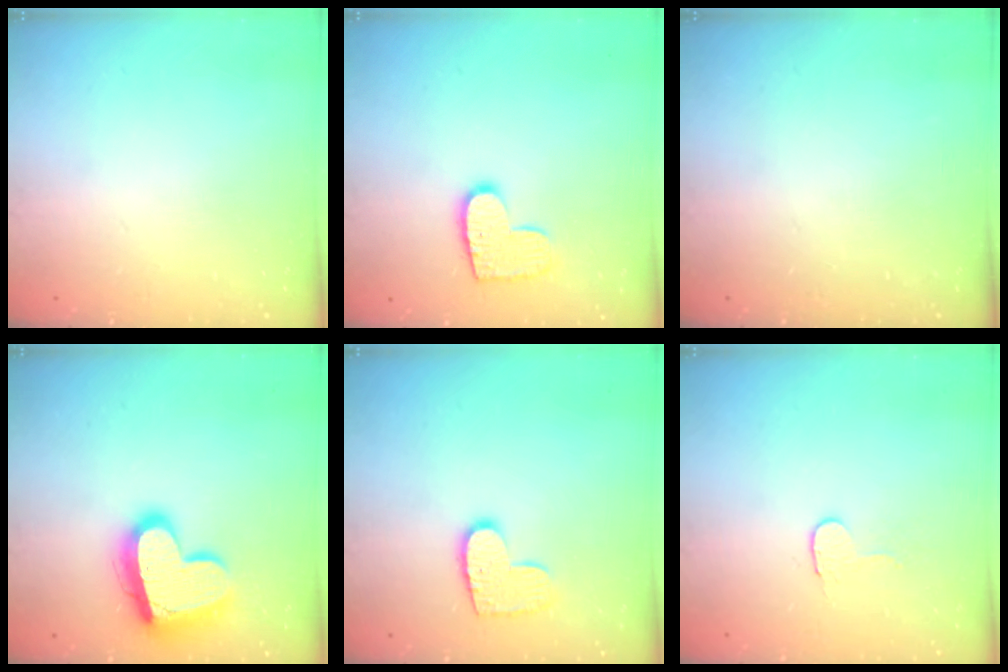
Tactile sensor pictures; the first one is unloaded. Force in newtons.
{"total": 10.2, "press": 10.1, "slide": 0.5}
{"total": 0.0}
{"total": 18.1, "press": 18.1, "slide": 1.6}
{"total": 9.7, "press": 9.7, "slide": 0.3}
{"total": 2.7, "press": 2.7, "slide": 0.2}